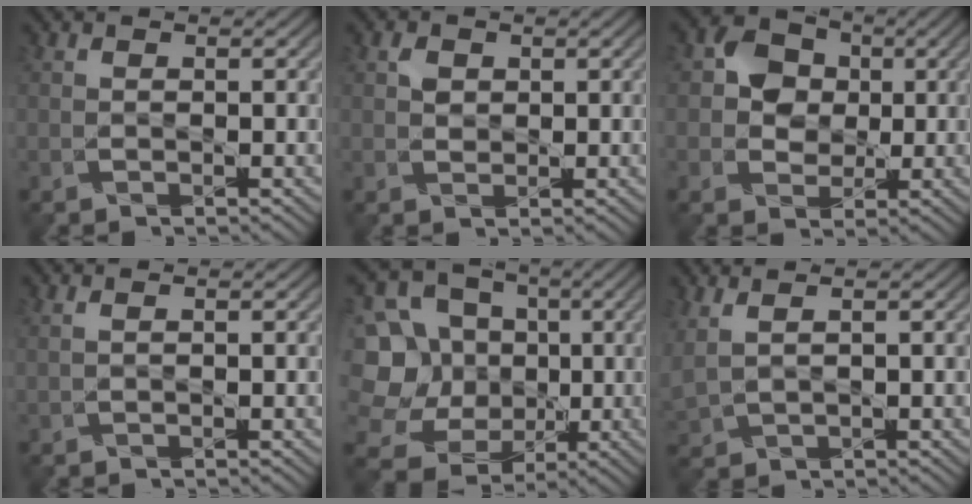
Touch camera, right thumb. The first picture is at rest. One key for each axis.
{"total": 1.3, "fx": 0.6, "fy": 1.0, "fz": 0.7, "tx": -0.022, "ty": -0.001, "tz": 0.010}
{"total": 5.4, "fx": 0.9, "fy": 4.5, "fz": 2.9, "tx": -0.068, "ty": 0.013, "tz": 0.001}
{"total": 0.8, "fx": 0.6, "fy": -0.4, "fz": 0.3, "tx": -0.016, "ty": 0.003, "tz": 0.018}
{"total": 17.5, "fx": 0.0, "fy": 16.0, "fz": 7.2, "tx": -0.263, "ty": 0.036, "tz": -0.009}
{"total": 2.8, "fx": 2.1, "fy": 0.5, "fz": 1.9, "tx": -0.068, "ty": 0.007, "tz": 0.051}